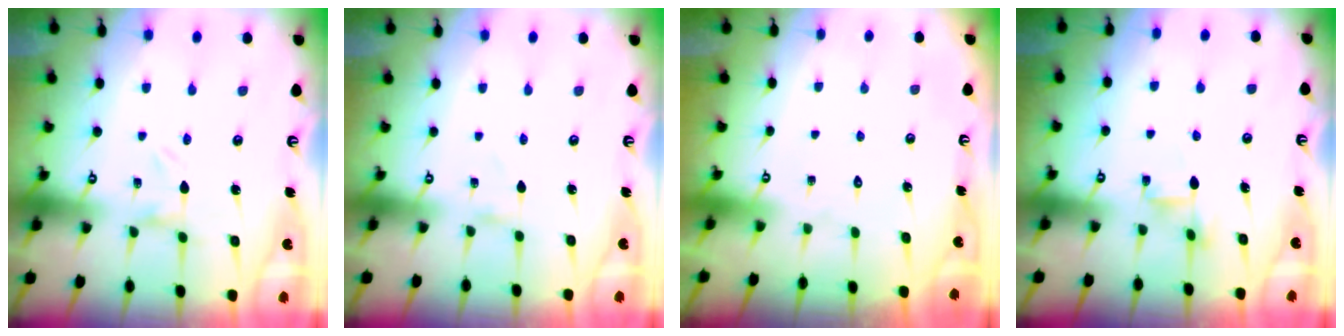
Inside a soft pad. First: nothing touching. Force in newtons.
{"total": 0.0}
{"total": 1.5, "press": 1.5, "slide": 0.1}
{"total": 4.5, "press": 4.5, "slide": 0.5}